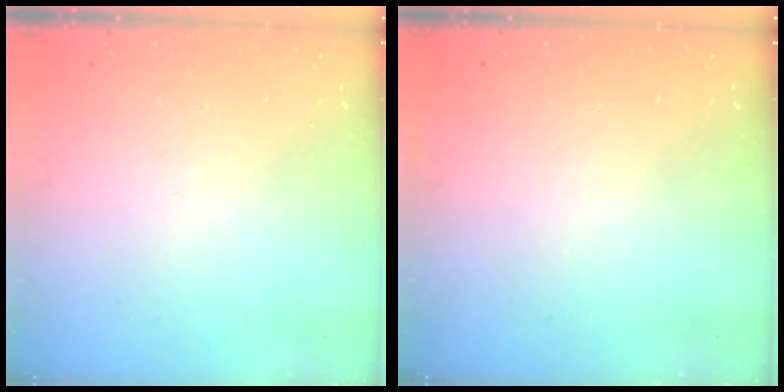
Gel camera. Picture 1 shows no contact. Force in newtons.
{"total": 0.0}